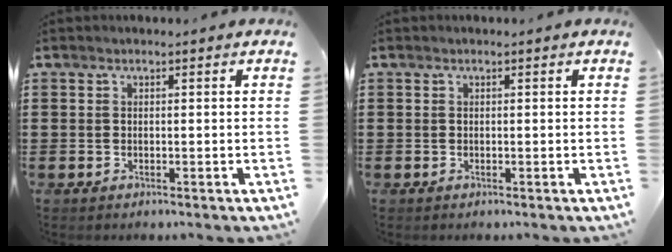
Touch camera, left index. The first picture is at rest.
{"total": 0.0}